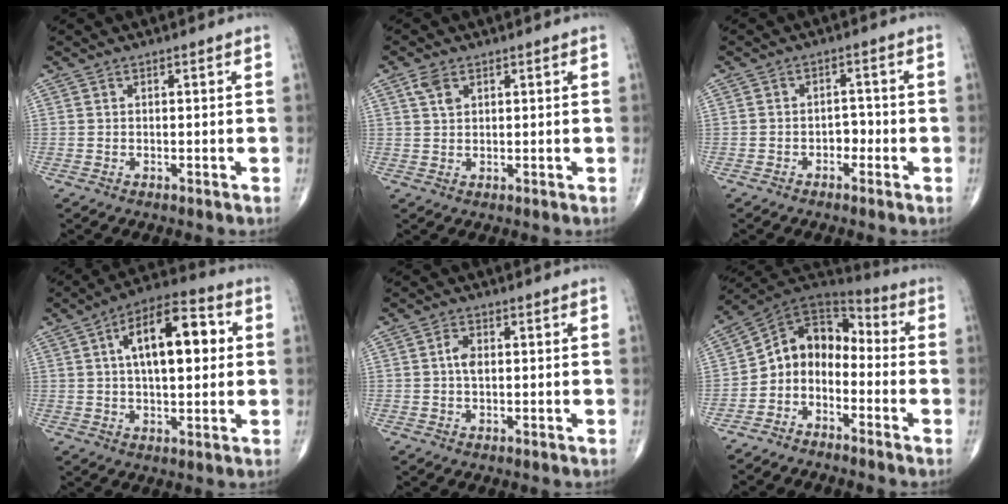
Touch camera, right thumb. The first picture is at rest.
{"total": 3.1, "force": [1.5, 1.8, 2.0], "torque": [-0.037, 0.002, 0.034]}
{"total": 2.7, "force": [-1.1, 1.9, 1.5], "torque": [-0.007, 0.012, -0.022]}
{"total": 15.6, "force": [3.2, 7.1, 13.5], "torque": [-0.198, 0.019, 0.044]}
{"total": 2.7, "force": [0.3, 1.5, 2.2], "torque": [-0.044, 0.004, 0.002]}
{"total": 10.1, "force": [-3.5, 7.5, 5.9], "torque": [-0.071, 0.086, -0.082]}